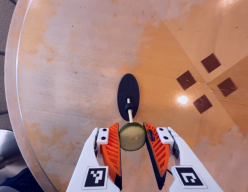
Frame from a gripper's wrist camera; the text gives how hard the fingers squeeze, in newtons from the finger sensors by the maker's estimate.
{"total": 9.1, "left": 9.4, "right": 8.9}